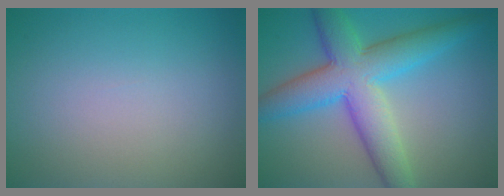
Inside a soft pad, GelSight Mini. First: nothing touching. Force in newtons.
{"total": 8.2, "press": 8.2, "slide": 0.1}